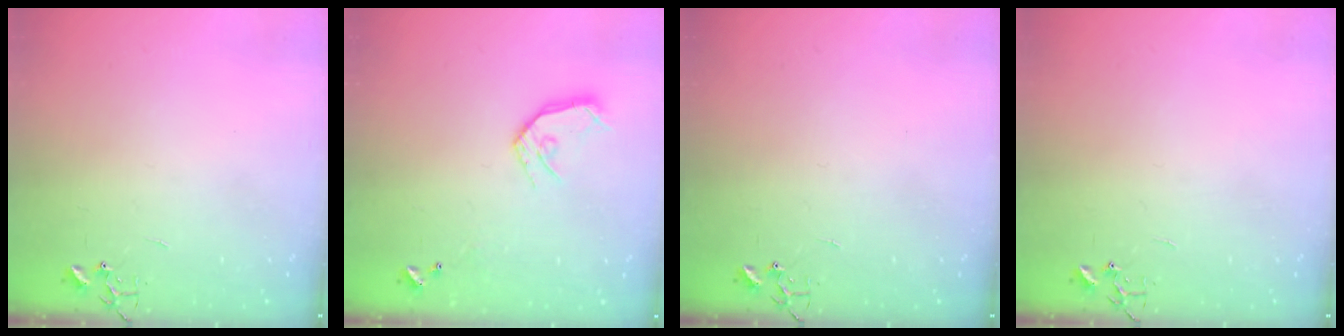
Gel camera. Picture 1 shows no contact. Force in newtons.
{"total": 10.7, "press": 10.6, "slide": 1.0}
{"total": 0.0}
{"total": 0.0}